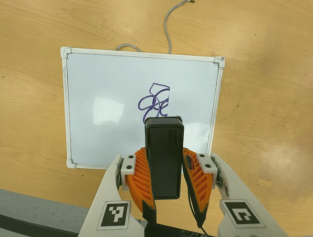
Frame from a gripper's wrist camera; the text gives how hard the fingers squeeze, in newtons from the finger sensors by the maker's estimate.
{"total": 7.0, "left": 5.7, "right": 8.2}